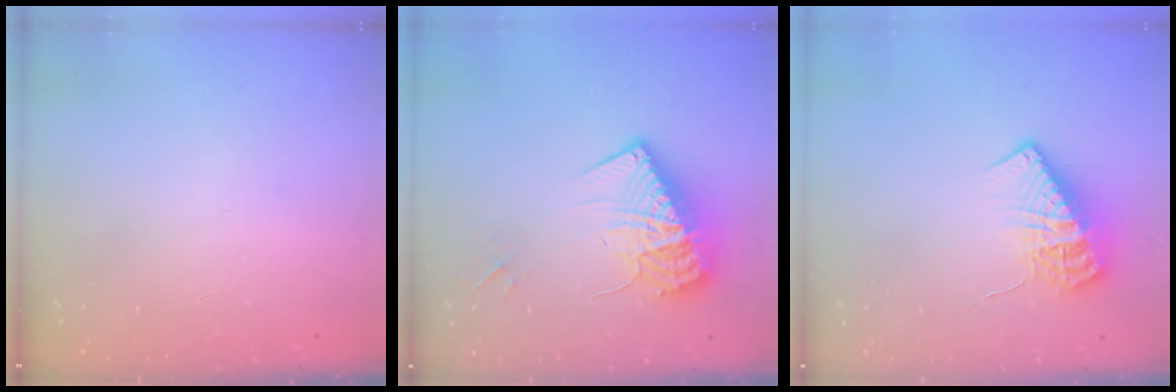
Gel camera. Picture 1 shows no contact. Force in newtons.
{"total": 18.0, "press": 17.9, "slide": 1.3}
{"total": 12.0, "press": 11.9, "slide": 1.0}